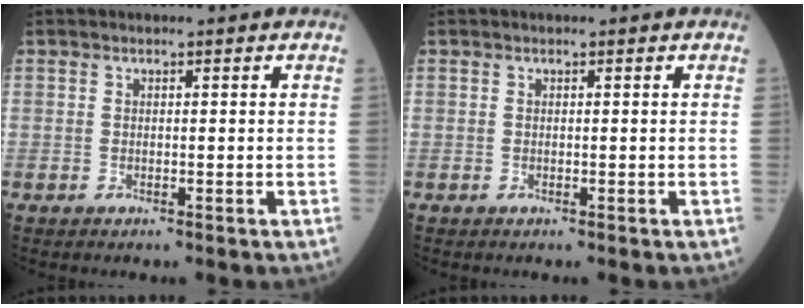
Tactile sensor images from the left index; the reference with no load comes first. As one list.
[{"total": 0.0}]